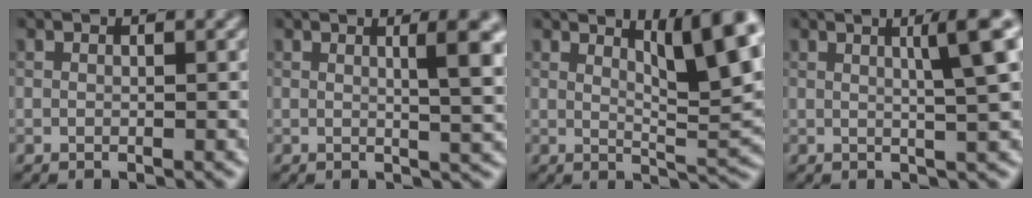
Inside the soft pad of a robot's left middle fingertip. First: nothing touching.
{"total": 4.5, "force": [1.2, 1.0, 4.2], "torque": [-0.048, 0.003, 0.016]}
{"total": 7.4, "force": [3.5, 1.5, 6.3], "torque": [-0.081, 0.000, 0.058]}
{"total": 5.1, "force": [1.6, 0.6, 4.8], "torque": [-0.062, 0.011, 0.024]}